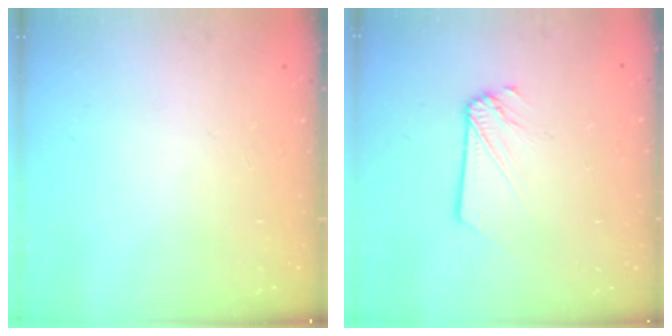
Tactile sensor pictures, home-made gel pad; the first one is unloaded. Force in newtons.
{"total": 2.5, "press": 2.5, "slide": 0.1}